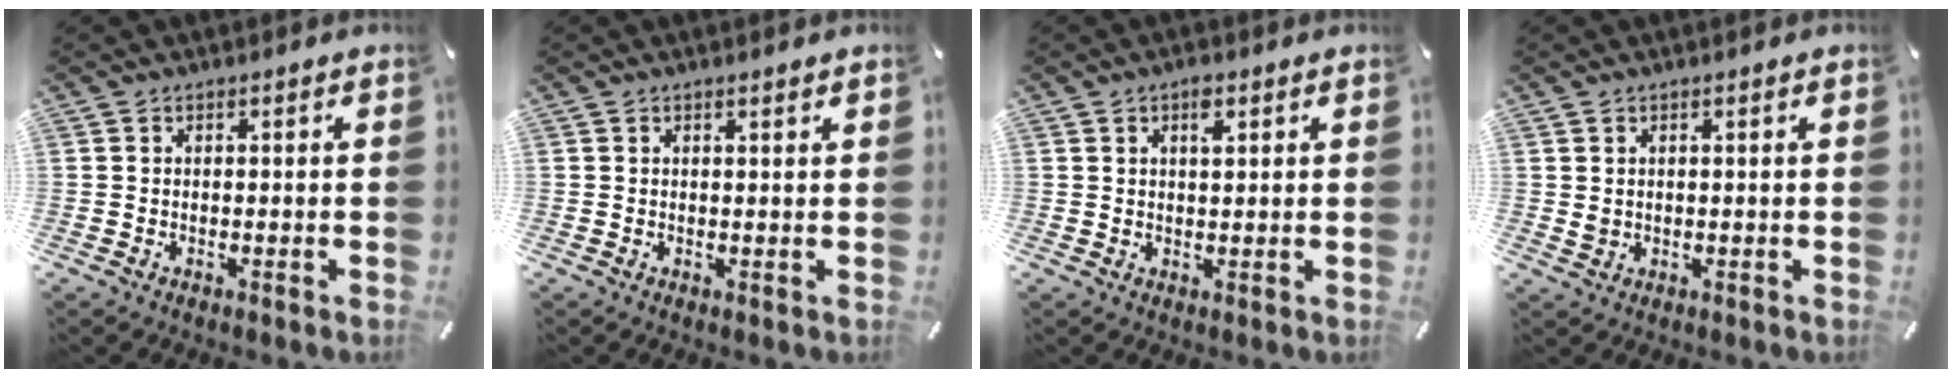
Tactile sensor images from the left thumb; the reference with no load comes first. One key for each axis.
{"total": 0.7, "fx": 0.5, "fy": 0.1, "fz": 0.4, "tx": -0.008, "ty": 0.000, "tz": 0.009}
{"total": 3.1, "fx": 1.5, "fy": 1.4, "fz": 2.4, "tx": -0.036, "ty": -0.002, "tz": 0.021}
{"total": 1.4, "fx": 0.6, "fy": 1.2, "fz": 0.4, "tx": -0.002, "ty": -0.001, "tz": 0.009}